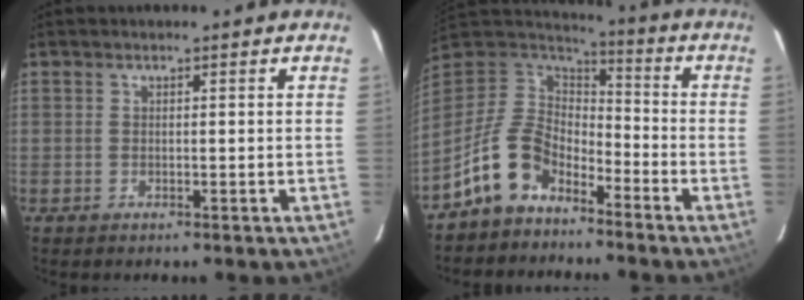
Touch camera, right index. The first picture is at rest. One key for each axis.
{"total": 12.6, "fx": -7.9, "fy": 7.5, "fz": 6.3, "tx": -0.145, "ty": 0.020, "tz": -0.146}